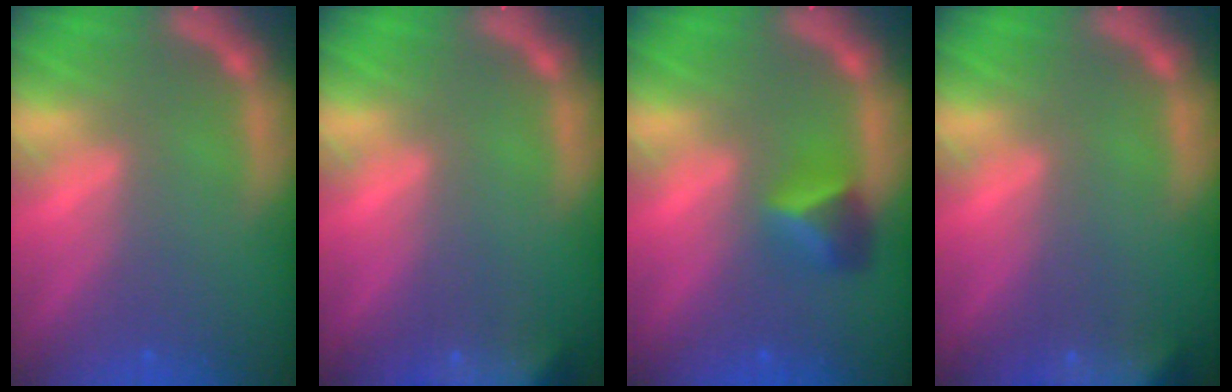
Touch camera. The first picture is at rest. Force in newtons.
{"total": 9.9}
{"total": 2.9}
{"total": 9.9}